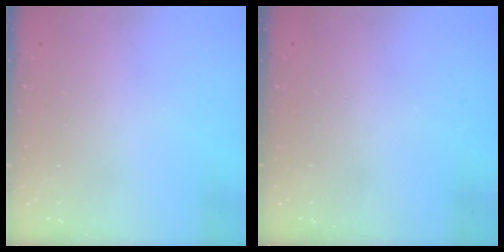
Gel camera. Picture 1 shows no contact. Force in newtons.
{"total": 0.0}